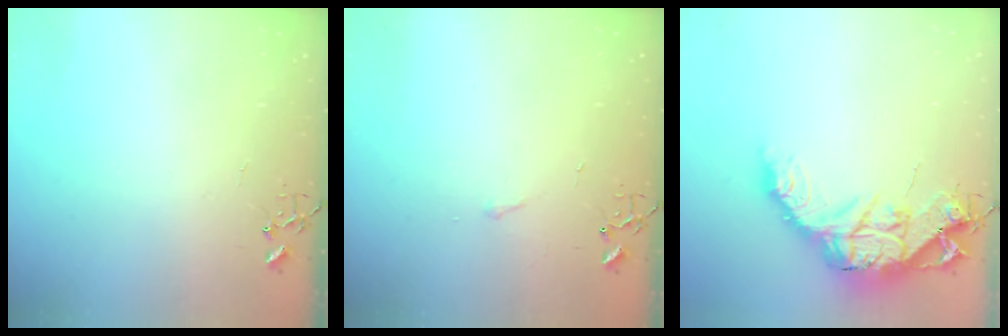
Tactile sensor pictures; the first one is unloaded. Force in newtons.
{"total": 2.9, "press": 2.9, "slide": 0.5}
{"total": 16.2, "press": 16.2, "slide": 1.5}